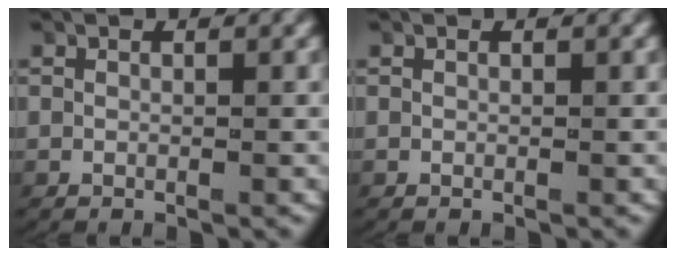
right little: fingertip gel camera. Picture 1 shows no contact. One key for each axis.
{"total": 0.0}